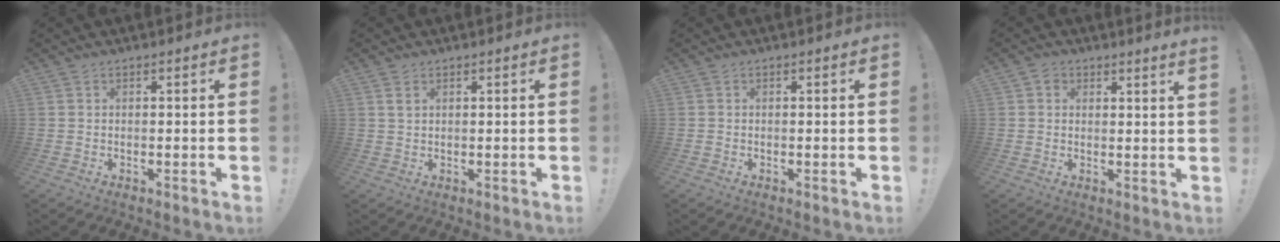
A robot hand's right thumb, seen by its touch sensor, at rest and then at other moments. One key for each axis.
{"total": 1.9, "fx": 1.0, "fy": 1.2, "fz": 1.1, "tx": -0.007, "ty": -0.003, "tz": 0.016}
{"total": 0.5, "fx": -0.3, "fy": 0.0, "fz": 0.4, "tx": -0.013, "ty": 0.001, "tz": -0.004}
{"total": 2.0, "fx": 1.9, "fy": 0.3, "fz": 0.7, "tx": -0.003, "ty": -0.012, "tz": 0.032}